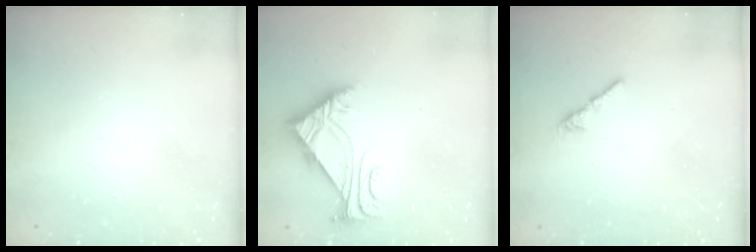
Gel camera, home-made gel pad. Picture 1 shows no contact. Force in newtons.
{"total": 6.1, "press": 6.0, "slide": 1.1}
{"total": 2.1, "press": 2.0, "slide": 0.7}